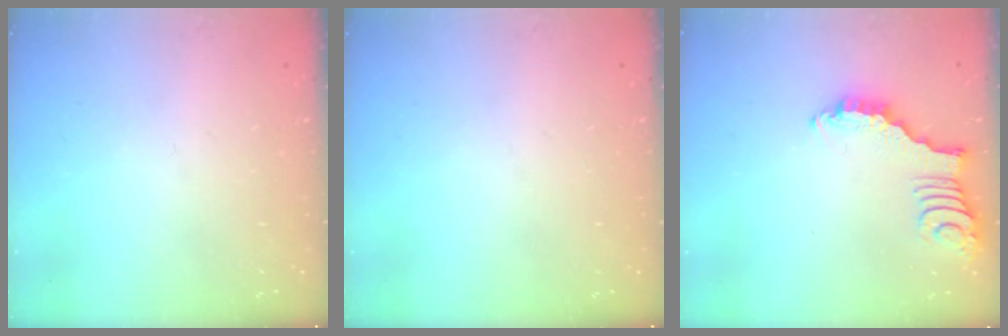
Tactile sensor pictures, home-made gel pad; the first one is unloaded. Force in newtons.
{"total": 0.0}
{"total": 2.9, "press": 2.9, "slide": 0.4}